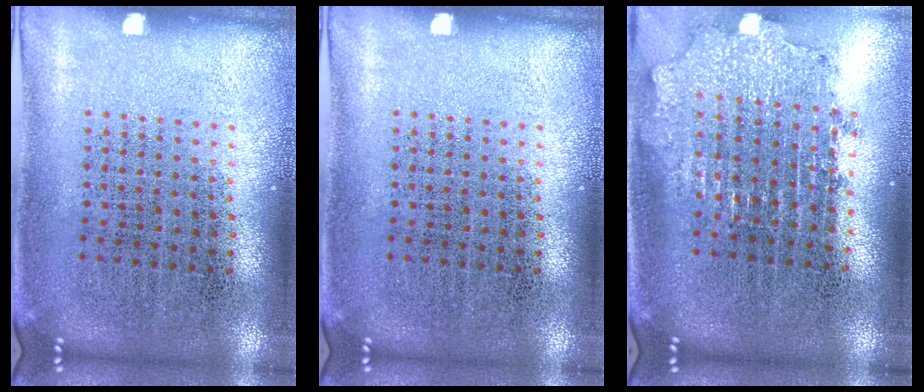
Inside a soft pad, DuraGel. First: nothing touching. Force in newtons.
{"total": 0.0}
{"total": 1.9, "press": 1.5, "slide": 1.2}